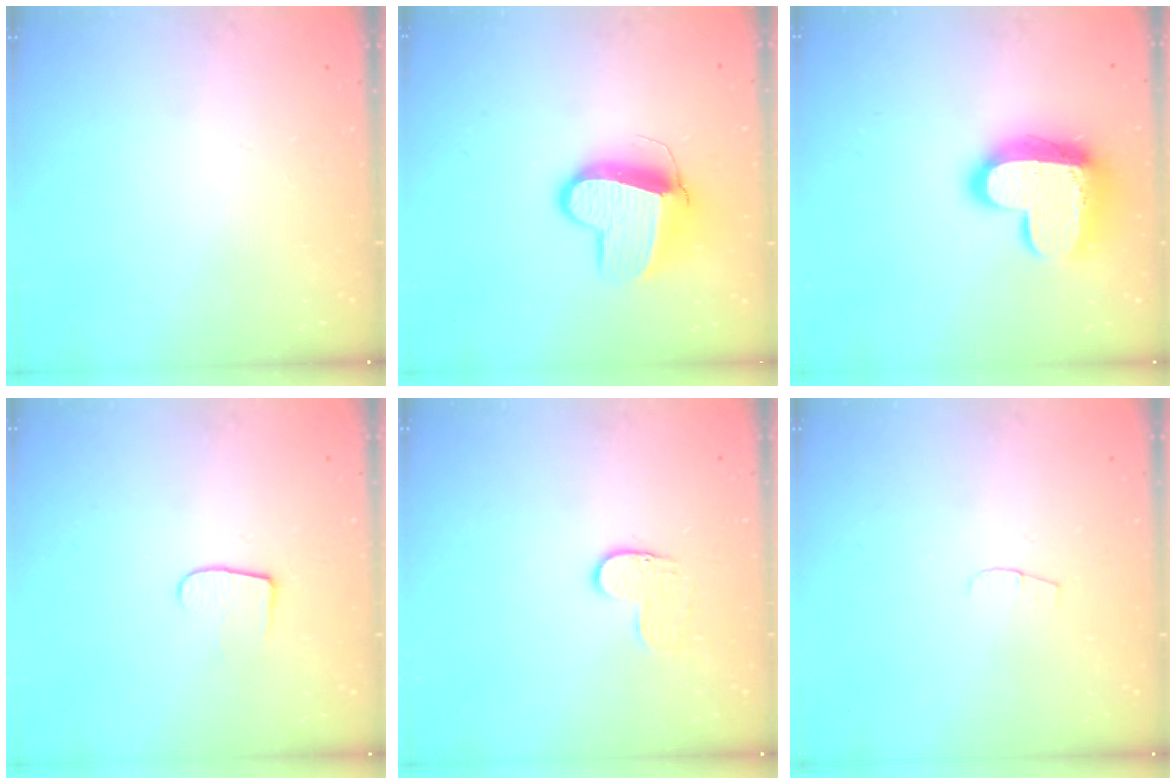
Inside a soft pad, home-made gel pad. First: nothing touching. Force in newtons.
{"total": 12.0, "press": 11.9, "slide": 1.2}
{"total": 15.7, "press": 15.7, "slide": 1.2}
{"total": 6.1, "press": 6.0, "slide": 0.6}
{"total": 5.1, "press": 5.1, "slide": 0.5}
{"total": 4.1, "press": 4.1, "slide": 0.4}